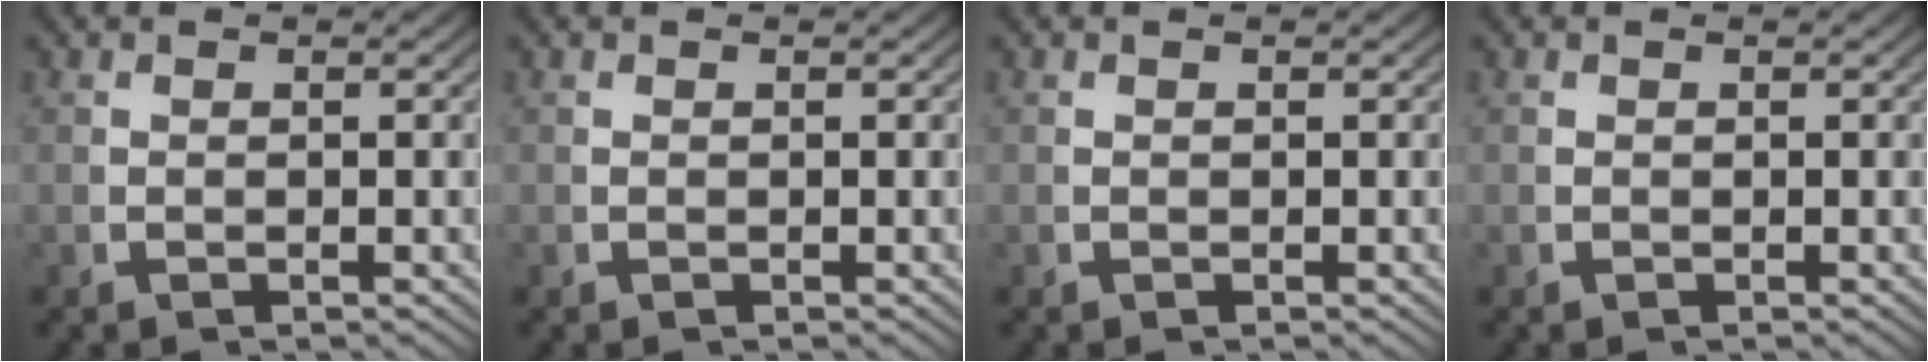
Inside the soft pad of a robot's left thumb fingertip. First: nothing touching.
{"total": 0.0}
{"total": 0.0}
{"total": 0.0}